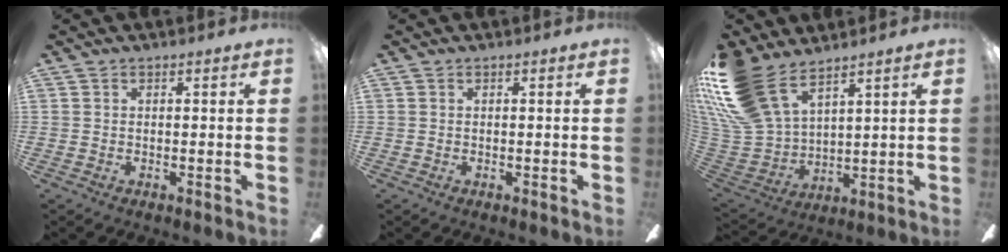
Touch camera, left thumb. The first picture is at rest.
{"total": 0.0}
{"total": 18.5, "force": [12.7, 8.8, 10.0], "torque": [-0.252, -0.068, 0.239]}